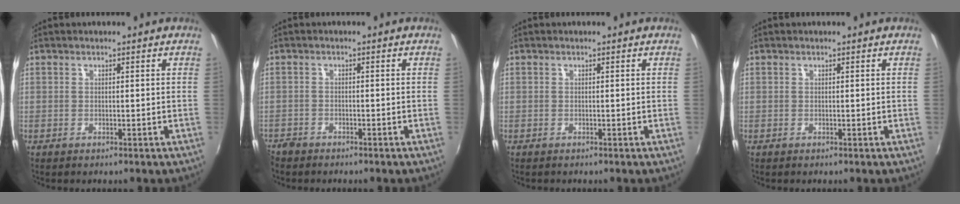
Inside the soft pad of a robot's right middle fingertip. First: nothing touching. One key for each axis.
{"total": 3.3, "fx": -2.9, "fy": 1.4, "fz": 0.5, "tx": -0.025, "ty": -0.011, "tz": -0.058}
{"total": 0.0}
{"total": 0.0}